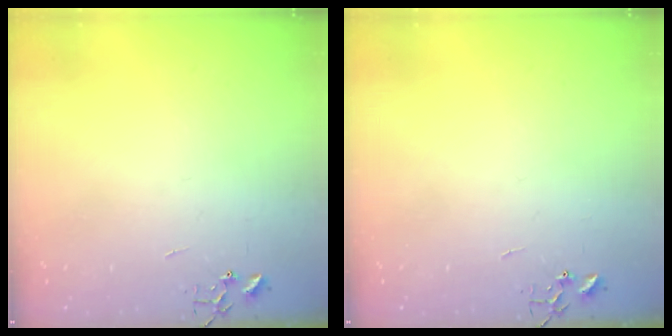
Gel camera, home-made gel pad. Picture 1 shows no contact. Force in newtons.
{"total": 0.0}